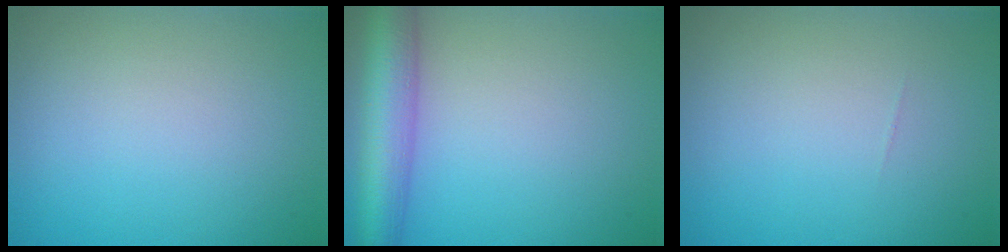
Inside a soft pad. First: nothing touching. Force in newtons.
{"total": 6.6, "press": 6.6, "slide": 0.3}
{"total": 0.0}